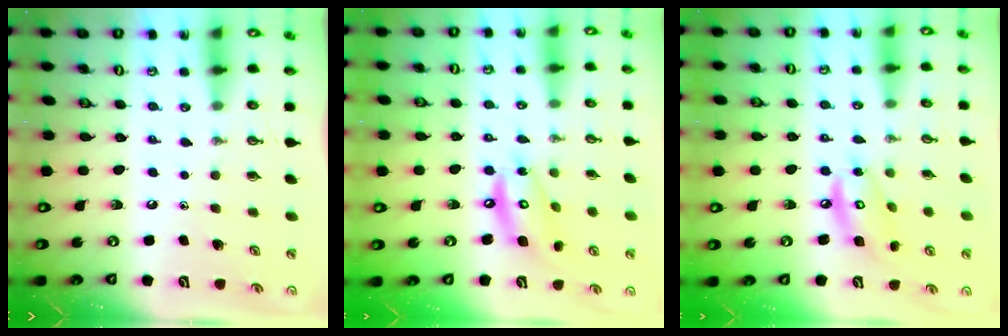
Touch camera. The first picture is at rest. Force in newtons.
{"total": 12.2, "press": 12.2, "slide": 1.0}
{"total": 10.2, "press": 10.2, "slide": 0.5}